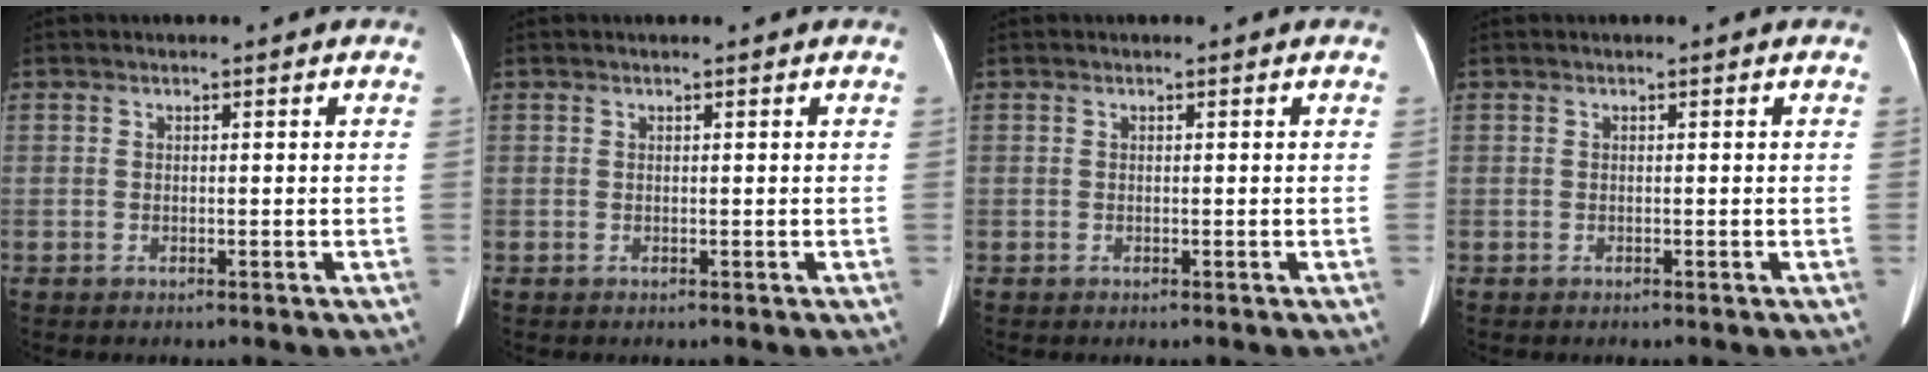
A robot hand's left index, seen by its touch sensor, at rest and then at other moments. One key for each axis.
{"total": 0.0}
{"total": 0.0}
{"total": 0.0}